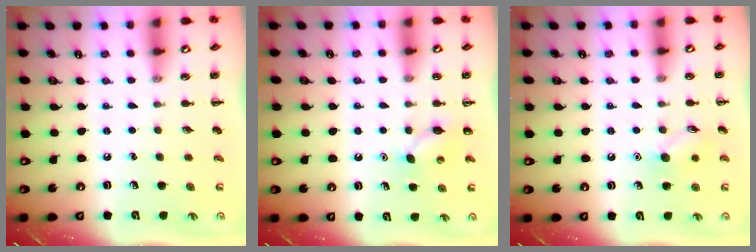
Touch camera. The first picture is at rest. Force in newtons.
{"total": 6.3, "press": 6.1, "slide": 1.8}
{"total": 7.7, "press": 7.7, "slide": 0.9}